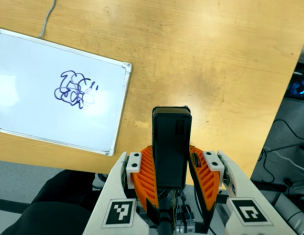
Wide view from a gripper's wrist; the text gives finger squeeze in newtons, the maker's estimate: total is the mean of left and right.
{"total": 4.2, "left": 2.7, "right": 5.7}